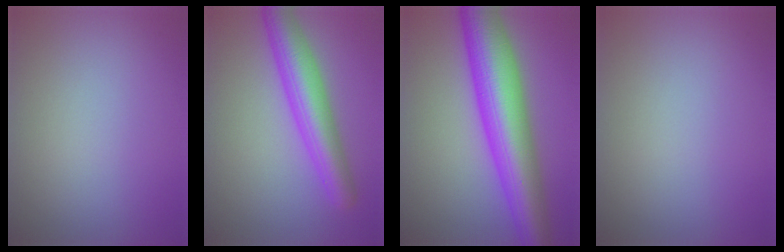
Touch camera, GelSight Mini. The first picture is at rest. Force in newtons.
{"total": 6.0, "press": 6.0, "slide": 0.1}
{"total": 10.8, "press": 10.8, "slide": 0.1}
{"total": 0.0}